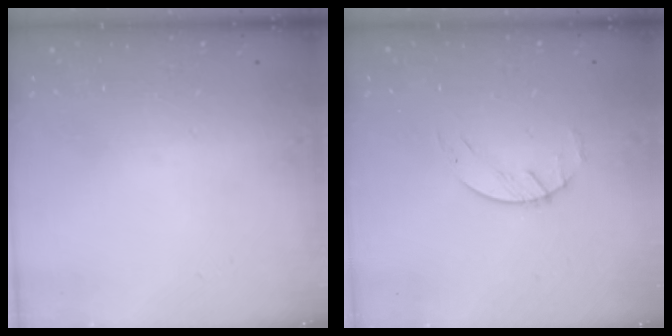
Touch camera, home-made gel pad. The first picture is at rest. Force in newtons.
{"total": 2.2, "press": 2.2, "slide": 0.4}